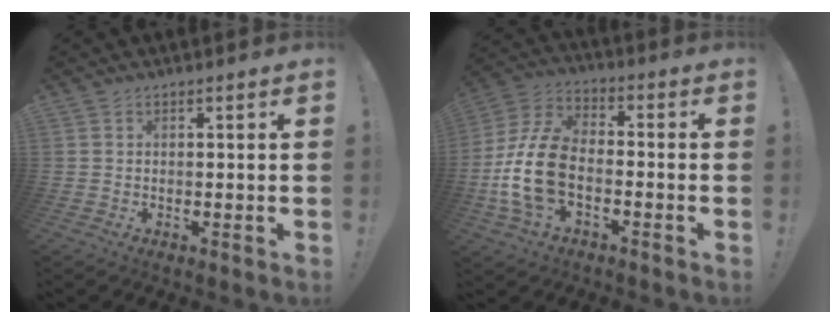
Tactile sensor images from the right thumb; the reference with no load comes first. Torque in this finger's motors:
{"motor_torque": [0.46, 0.52, 0.20, 0.00, 0.12]}